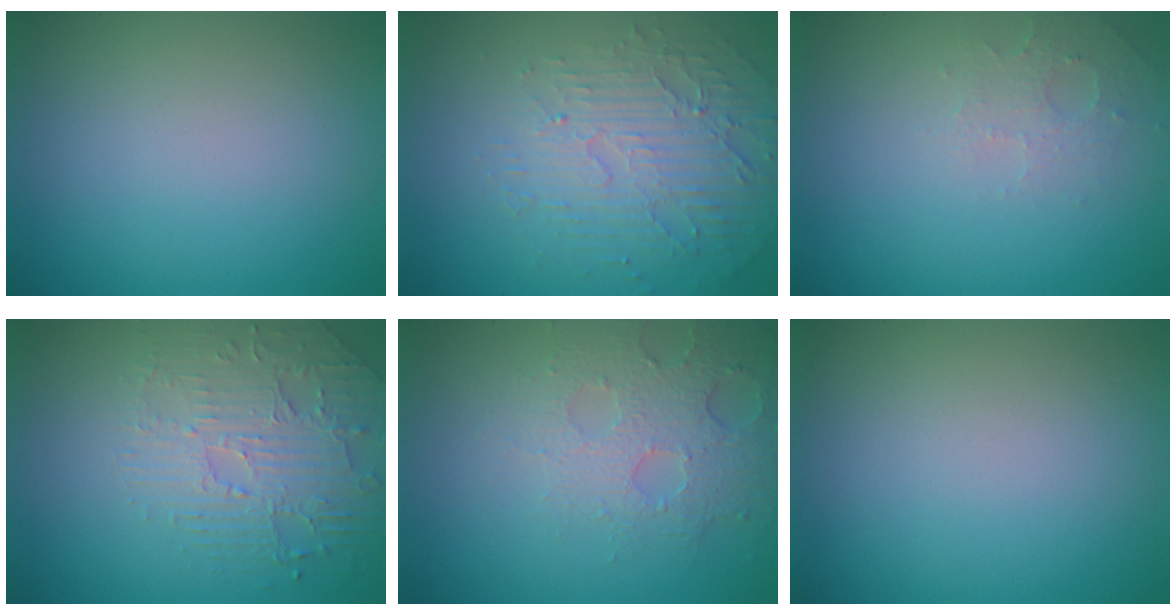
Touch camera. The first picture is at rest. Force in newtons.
{"total": 5.3, "press": 3.4, "slide": 4.0}
{"total": 1.8, "press": 1.7, "slide": 0.4}
{"total": 2.8, "press": 2.5, "slide": 1.4}
{"total": 3.7, "press": 3.4, "slide": 1.5}
{"total": 0.0}